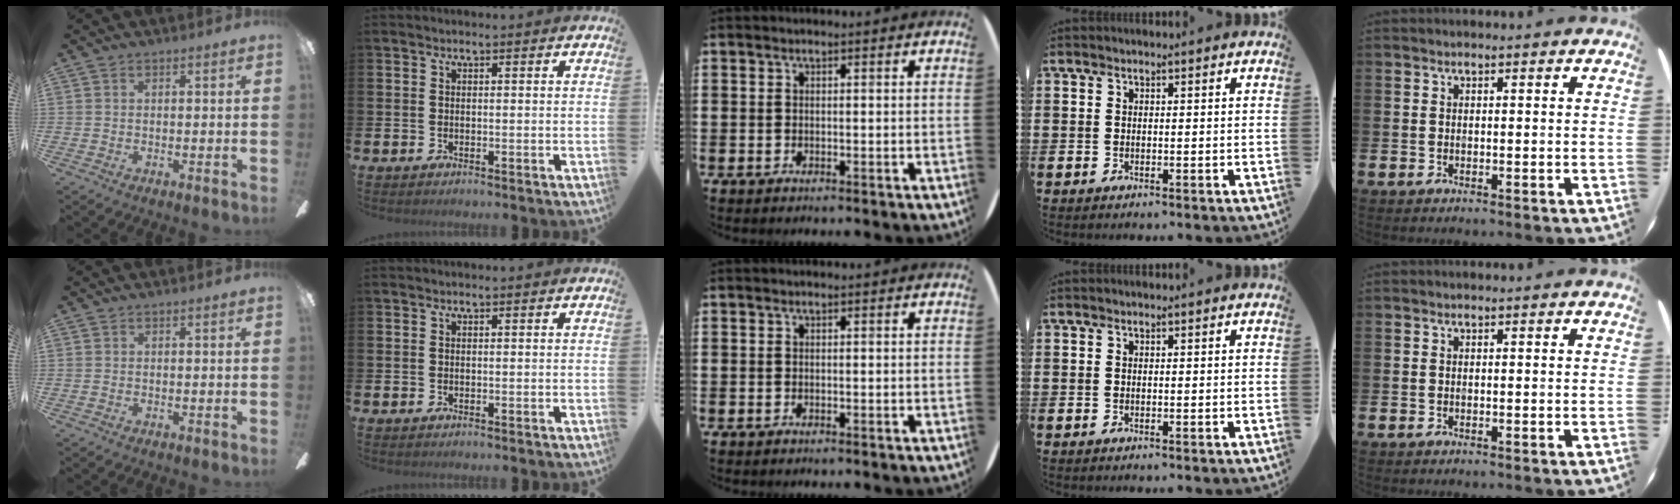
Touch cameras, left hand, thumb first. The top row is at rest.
{}